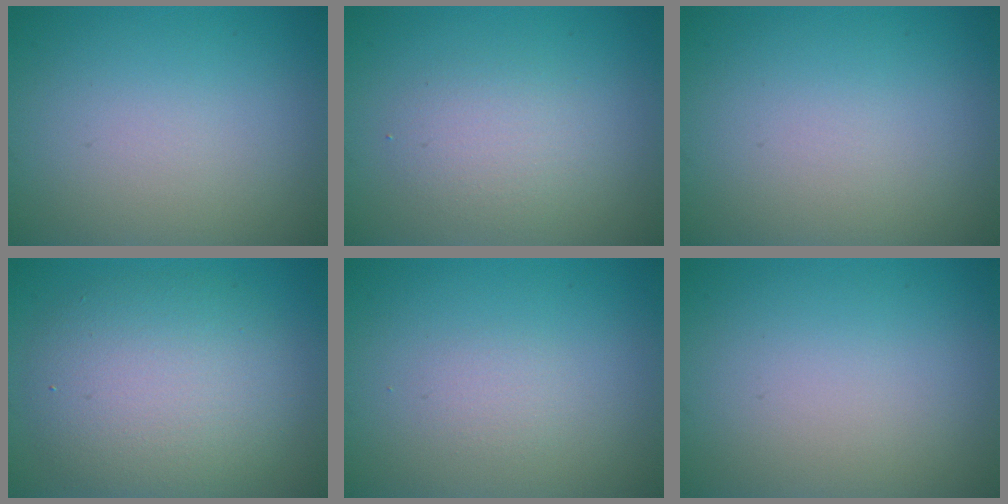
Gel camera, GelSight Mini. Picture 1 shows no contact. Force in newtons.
{"total": 2.4, "press": 2.4, "slide": 0.0}
{"total": 0.0}
{"total": 7.0, "press": 7.0, "slide": 0.5}
{"total": 0.9, "press": 0.9, "slide": 0.0}
{"total": 0.0}